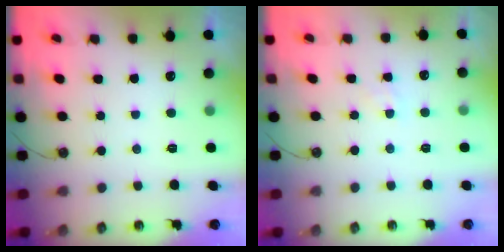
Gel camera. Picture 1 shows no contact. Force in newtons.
{"total": 2.9, "press": 2.9, "slide": 0.5}